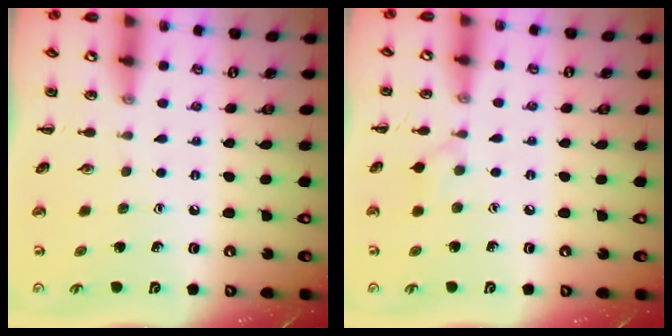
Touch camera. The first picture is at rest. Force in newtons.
{"total": 3.6, "press": 3.3, "slide": 1.5}